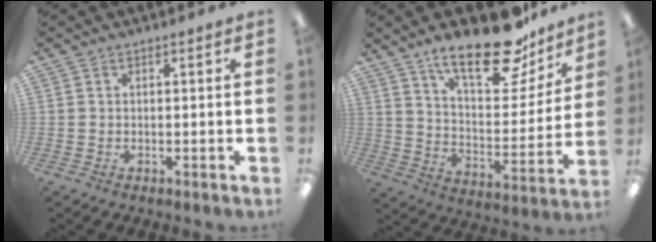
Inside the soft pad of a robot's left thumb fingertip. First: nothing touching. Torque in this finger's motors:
{"motor_torque": [0.46, 0.18, 1.45, -1.33, 0.27]}